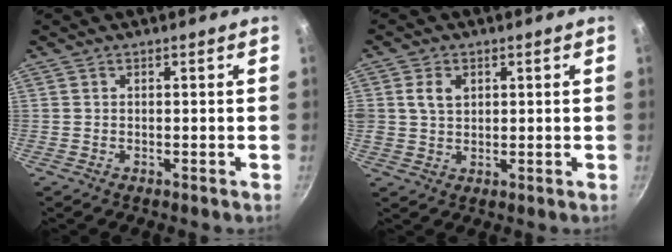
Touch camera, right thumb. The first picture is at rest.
{"total": 4.5, "force": [1.4, 3.2, 2.8], "torque": [-0.042, -0.001, 0.026]}